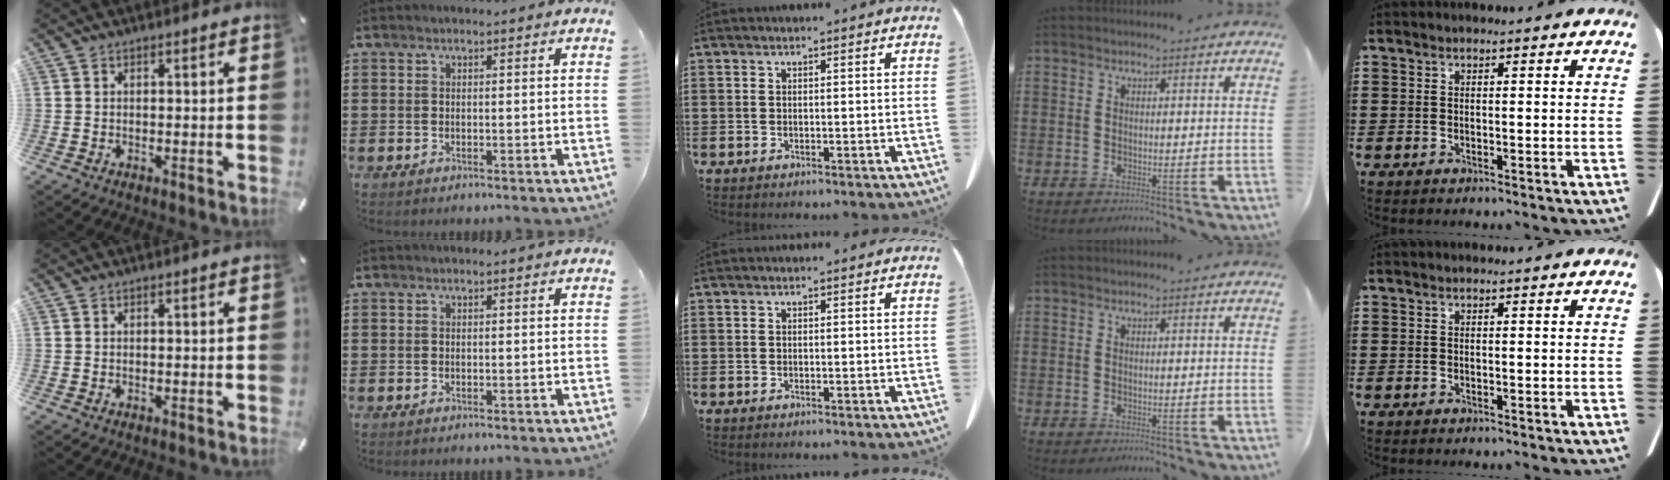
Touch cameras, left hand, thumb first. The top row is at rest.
{}